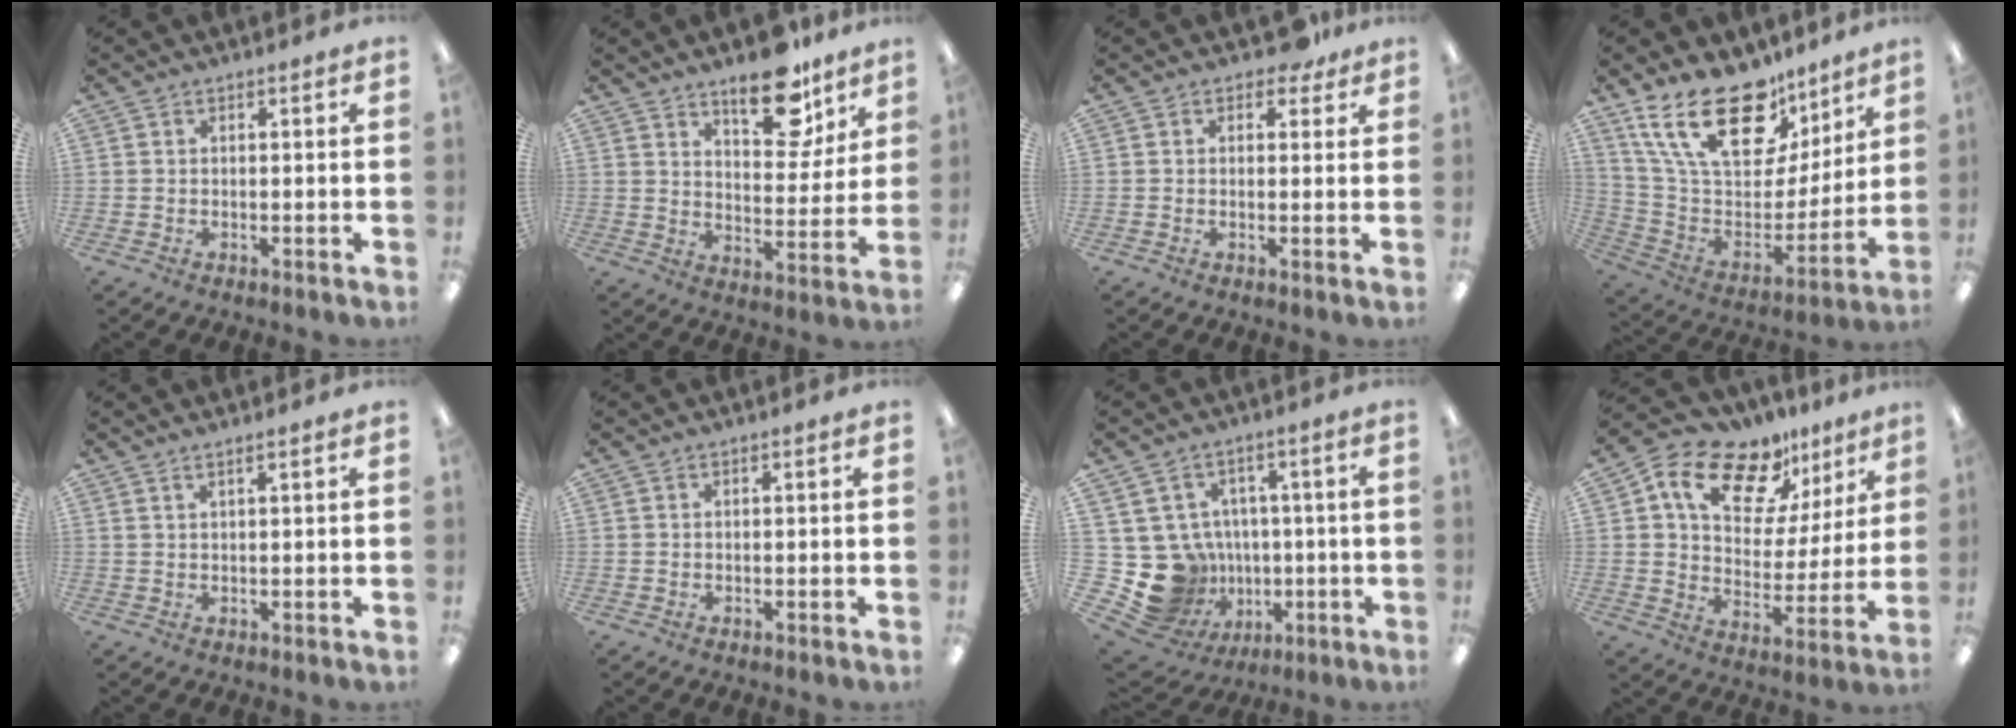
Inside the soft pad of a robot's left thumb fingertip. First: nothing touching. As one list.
[{"total": 17.7, "force": [12.0, 7.7, 10.6], "torque": [-0.139, -0.066, 0.198]}, {"total": 3.8, "force": [2.5, 2.3, 1.8], "torque": [-0.016, -0.005, 0.042]}, {"total": 24.8, "force": [15.7, 12.7, 14.5], "torque": [-0.259, -0.096, 0.288]}, {"total": 1.3, "force": [1.1, -0.1, 0.7], "torque": [-0.016, -0.002, 0.020]}, {"total": 0.0}, {"total": 14.4, "force": [-1.9, 13.4, 4.7], "torque": [-0.121, -0.010, -0.002]}, {"total": 15.6, "force": [10.7, 8.6, 7.4], "torque": [-0.130, -0.068, 0.190]}]